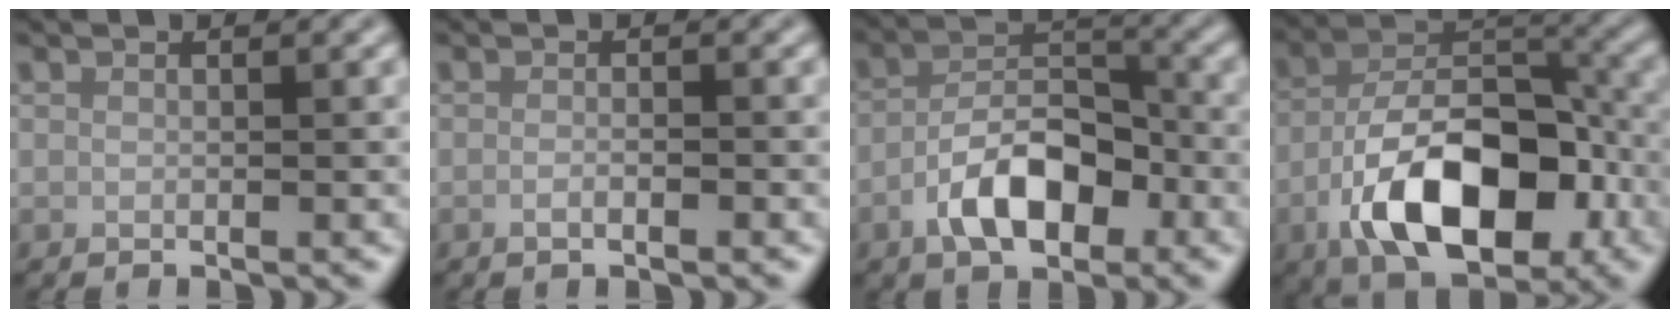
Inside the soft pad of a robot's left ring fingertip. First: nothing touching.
{"total": 1.4, "force": [-0.5, 0.5, 1.2], "torque": [-0.008, 0.000, -0.010]}
{"total": 6.3, "force": [-2.7, 3.3, 4.6], "torque": [-0.079, 0.008, -0.053]}
{"total": 11.7, "force": [-4.9, 6.2, 8.7], "torque": [-0.156, -0.002, -0.085]}